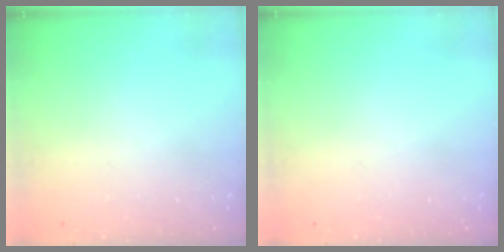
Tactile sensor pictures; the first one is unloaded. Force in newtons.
{"total": 0.0}